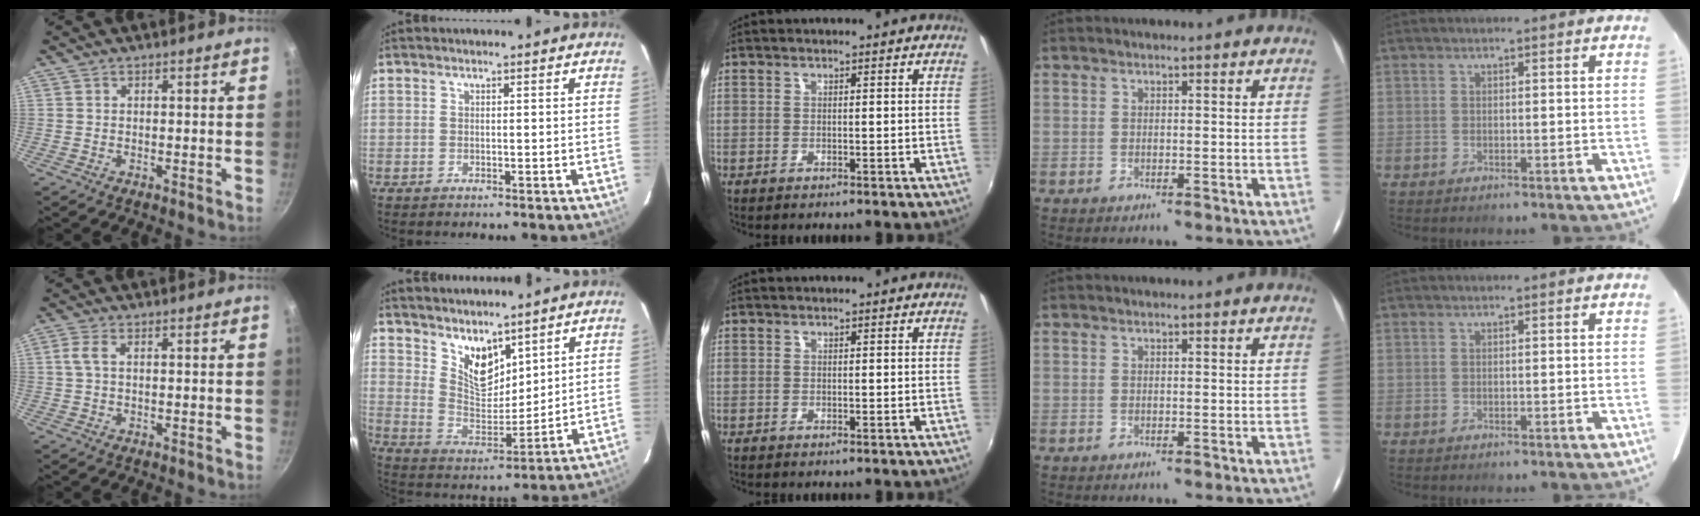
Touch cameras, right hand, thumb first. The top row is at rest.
{"thumb": {"total": 2.8, "force": [0.4, 1.3, 2.4], "torque": [-0.058, 0.007, 0.006]}, "index": {"total": 9.0, "force": [6.5, 4.1, 4.7], "torque": [-0.075, -0.006, 0.130]}}